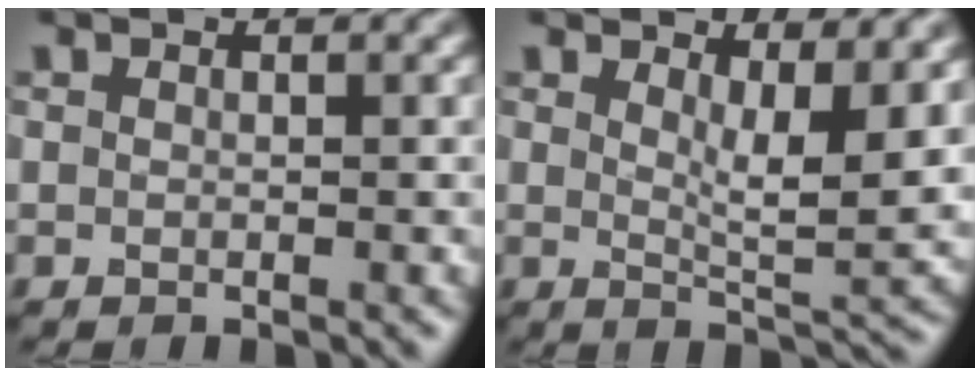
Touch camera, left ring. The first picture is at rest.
{"total": 5.8, "force": [2.3, 1.8, 5.0], "torque": [-0.073, -0.017, 0.042]}